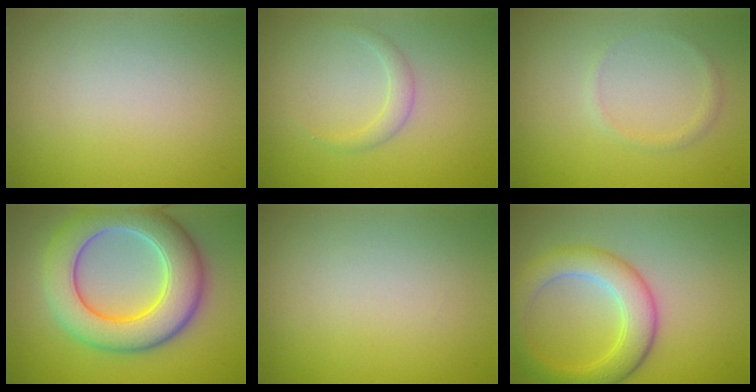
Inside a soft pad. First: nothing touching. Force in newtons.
{"total": 1.4, "press": 1.4, "slide": 0.1}
{"total": 0.9, "press": 0.9, "slide": 0.1}
{"total": 9.4, "press": 9.4, "slide": 0.5}
{"total": 0.0}
{"total": 5.1, "press": 5.1, "slide": 0.1}